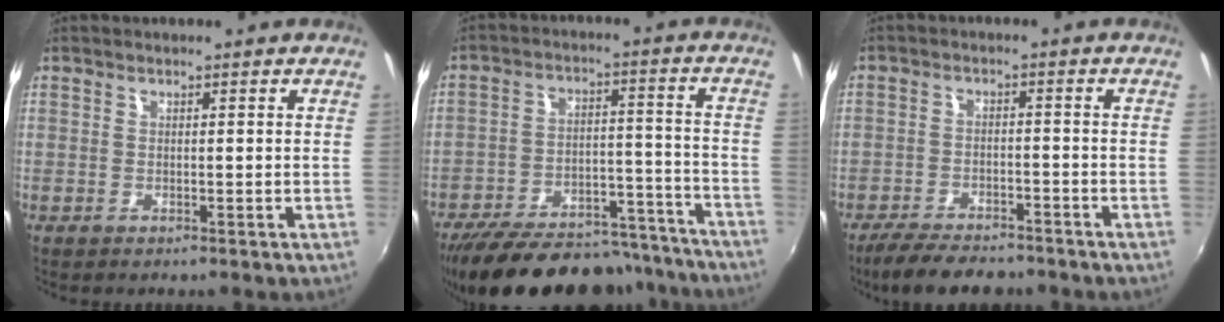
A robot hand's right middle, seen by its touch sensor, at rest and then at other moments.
{"total": 28.4, "force": [-24.4, 9.6, 10.9], "torque": [-0.208, 0.015, -0.319]}
{"total": 10.2, "force": [-8.5, 3.4, 4.6], "torque": [-0.110, -0.015, -0.138]}